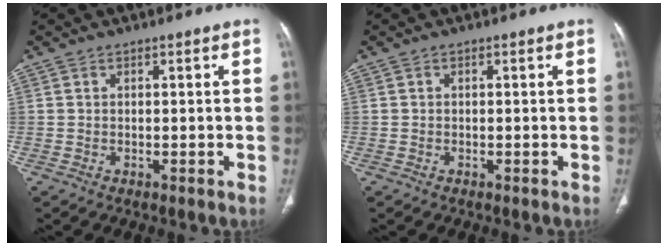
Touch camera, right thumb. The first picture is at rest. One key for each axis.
{"total": 0.0}